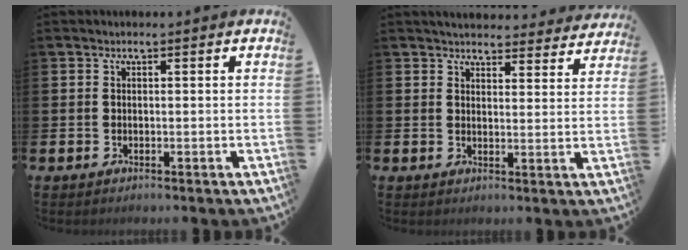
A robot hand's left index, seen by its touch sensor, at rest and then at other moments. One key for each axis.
{"total": 4.2, "fx": 4.1, "fy": 0.9, "fz": 0.2, "tx": -0.008, "ty": -0.030, "tz": 0.072}